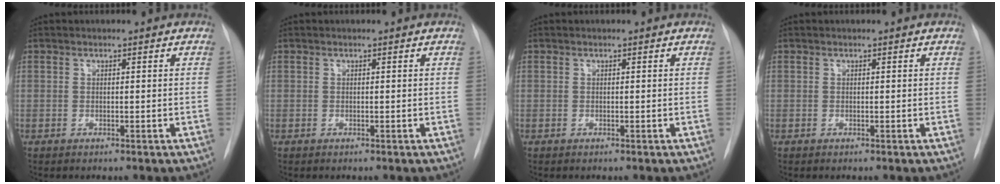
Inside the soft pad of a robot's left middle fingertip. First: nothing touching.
{"total": 0.0}
{"total": 0.0}
{"total": 0.0}